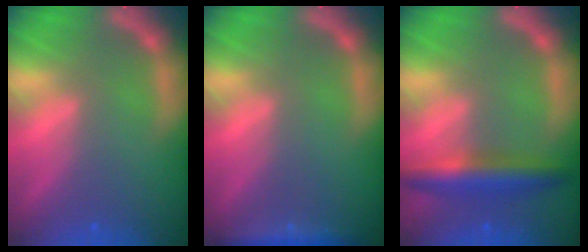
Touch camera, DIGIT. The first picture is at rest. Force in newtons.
{"total": 2.4}
{"total": 5.0}